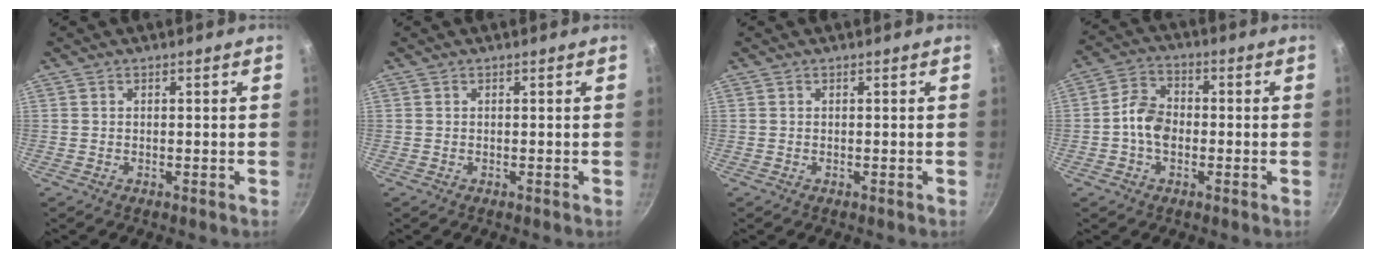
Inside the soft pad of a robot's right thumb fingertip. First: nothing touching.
{"total": 0.0}
{"total": 0.0}
{"total": 6.8, "force": [-1.2, 4.9, 4.5], "torque": [-0.065, 0.026, -0.034]}